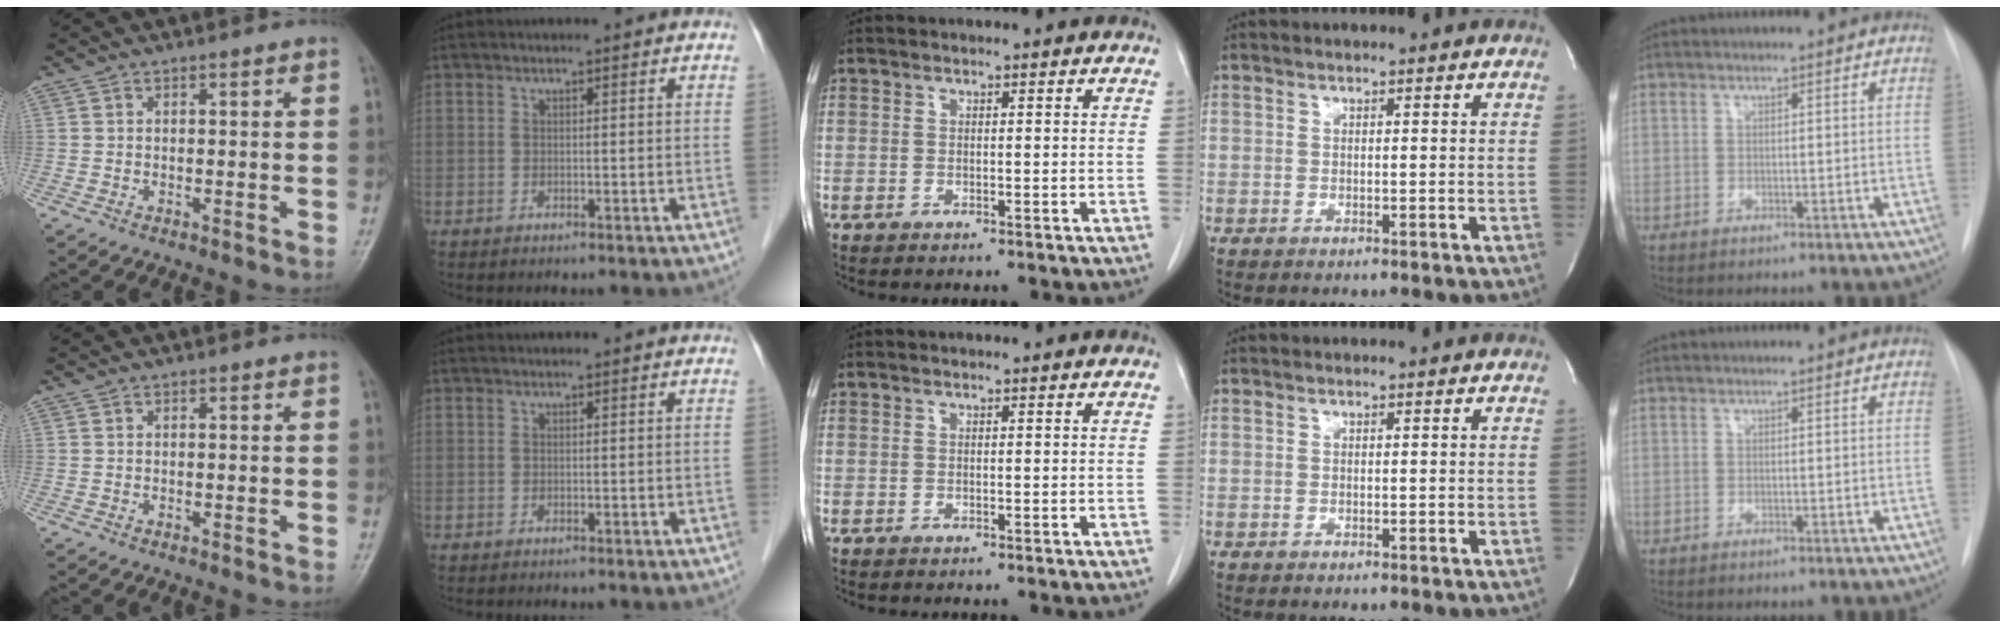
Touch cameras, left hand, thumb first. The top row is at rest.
{}